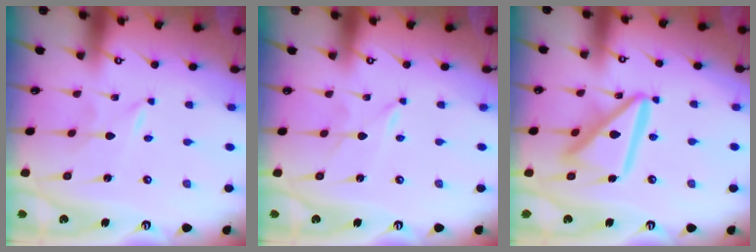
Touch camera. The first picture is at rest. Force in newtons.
{"total": 1.1, "press": 1.1, "slide": 0.1}
{"total": 15.3, "press": 15.2, "slide": 1.7}